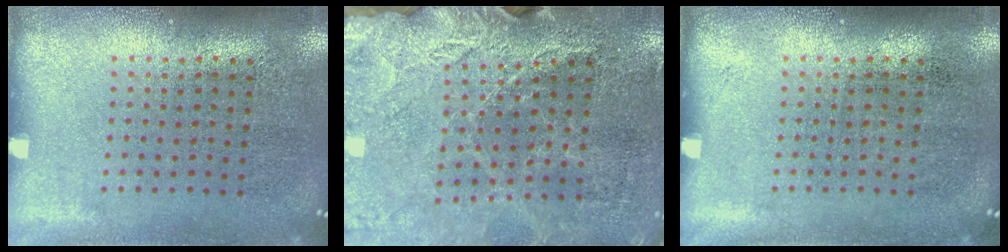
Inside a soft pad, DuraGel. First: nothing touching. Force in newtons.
{"total": 2.8, "press": 2.8, "slide": 0.3}
{"total": 0.0}